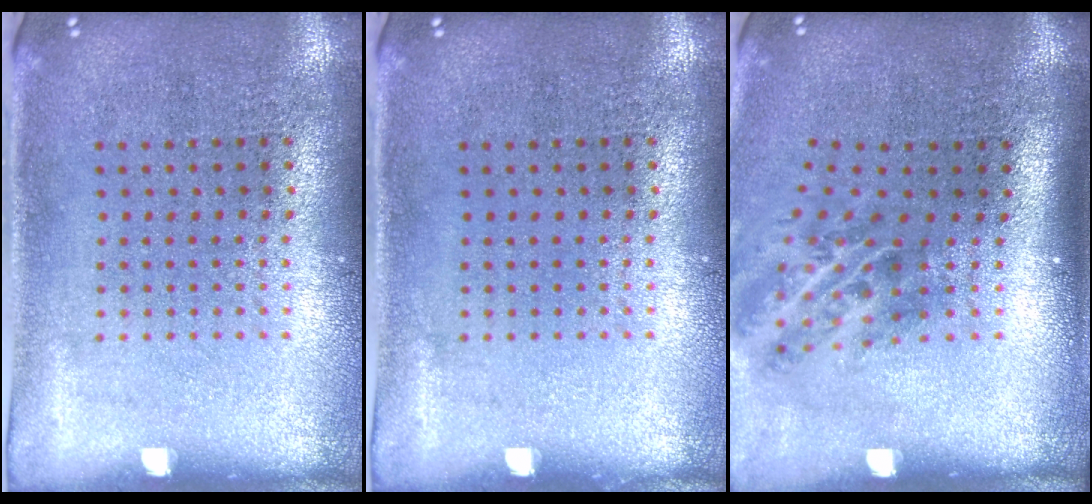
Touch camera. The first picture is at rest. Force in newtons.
{"total": 0.0}
{"total": 2.0, "press": 1.3, "slide": 1.6}